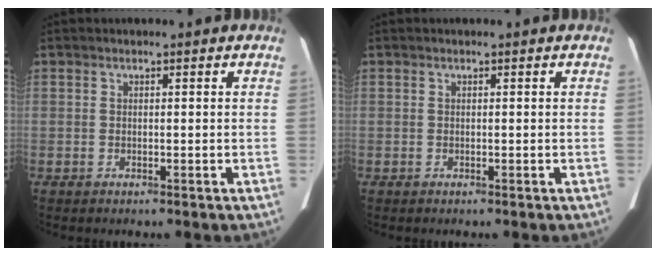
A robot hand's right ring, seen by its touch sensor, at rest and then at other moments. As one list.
[{"total": 0.0}]